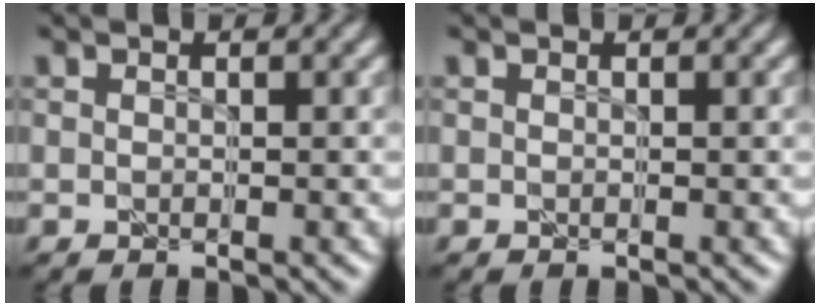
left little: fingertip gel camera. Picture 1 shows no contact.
{"total": 0.0}